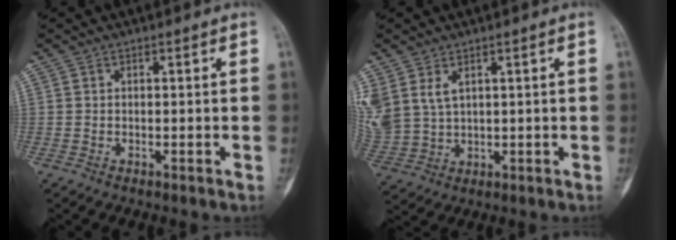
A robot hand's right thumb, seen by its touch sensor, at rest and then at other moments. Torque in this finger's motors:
{"motor_torque": [-0.33, 0.56, 0.58, 0.65, 0.07]}